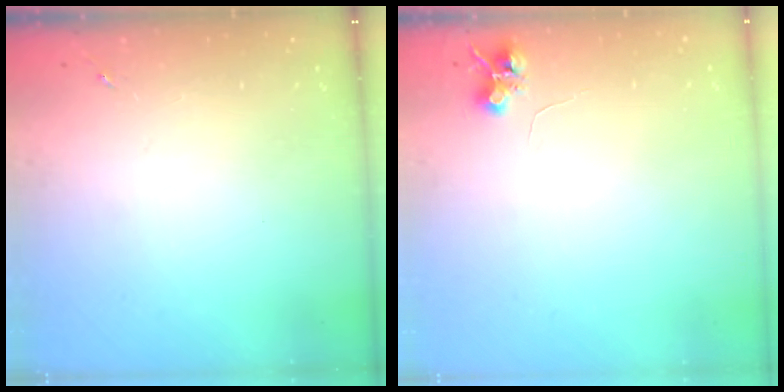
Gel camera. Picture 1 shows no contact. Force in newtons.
{"total": 6.5, "press": 6.4, "slide": 0.9}